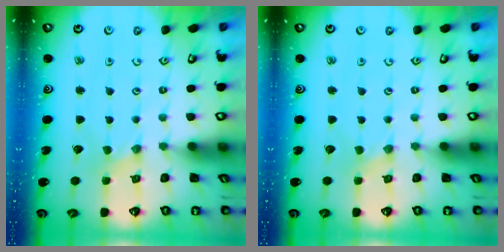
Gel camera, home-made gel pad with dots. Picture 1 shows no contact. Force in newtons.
{"total": 0.0}